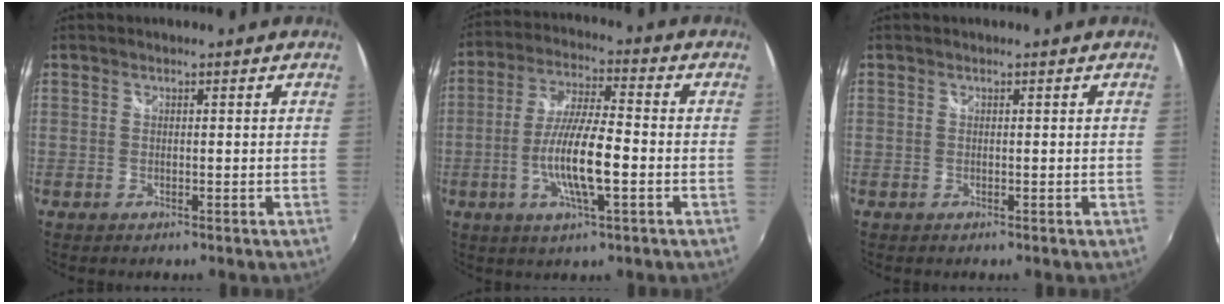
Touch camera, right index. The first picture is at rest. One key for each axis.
{"total": 11.5, "fx": -3.1, "fy": 2.1, "fz": 10.9, "tx": -0.215, "ty": -0.005, "tz": -0.058}
{"total": 0.0}